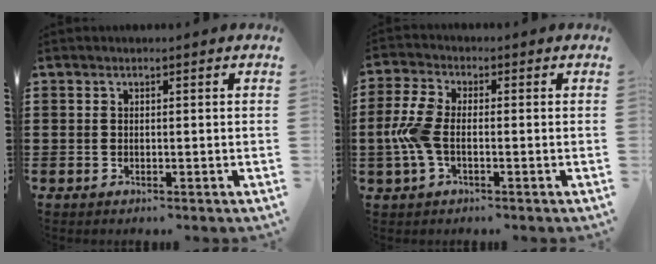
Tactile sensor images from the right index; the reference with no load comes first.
{"total": 6.5, "force": [-1.1, 3.1, 5.6], "torque": [-0.139, -0.004, -0.028]}